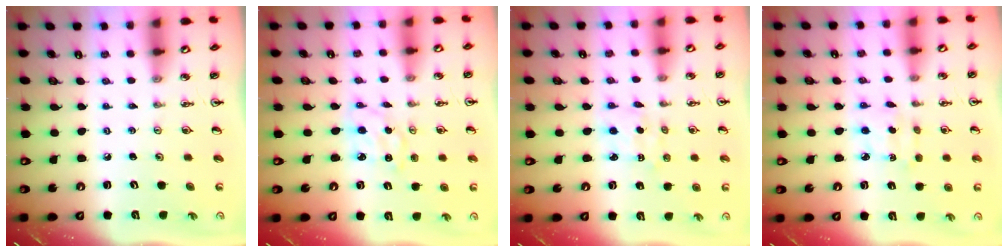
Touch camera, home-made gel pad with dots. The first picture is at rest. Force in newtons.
{"total": 2.5, "press": 2.5, "slide": 0.3}
{"total": 2.0, "press": 1.9, "slide": 0.5}
{"total": 3.0, "press": 3.0, "slide": 0.2}